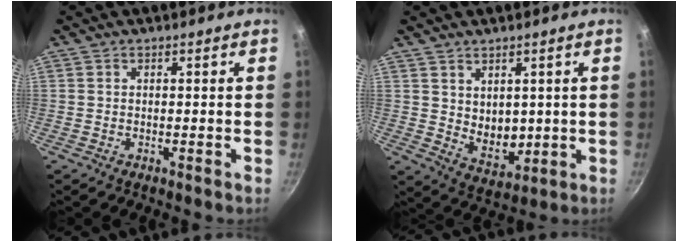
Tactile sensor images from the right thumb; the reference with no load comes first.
{"total": 6.5, "force": [2.0, 4.6, 4.2], "torque": [-0.047, -0.027, 0.050]}